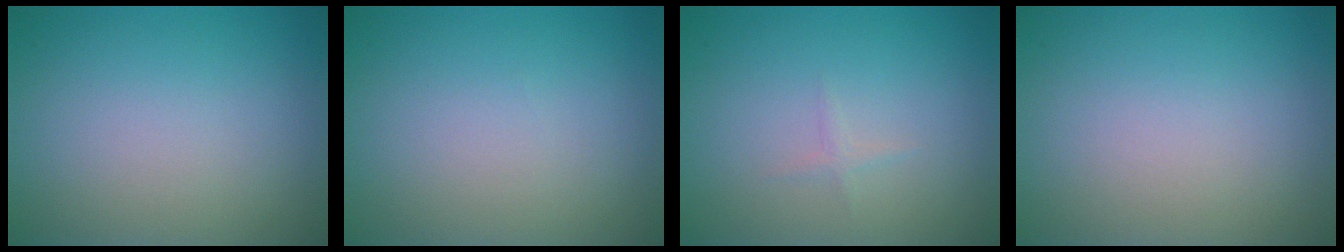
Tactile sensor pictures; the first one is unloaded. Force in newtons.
{"total": 0.0}
{"total": 0.6, "press": 0.6, "slide": 0.0}
{"total": 0.0}